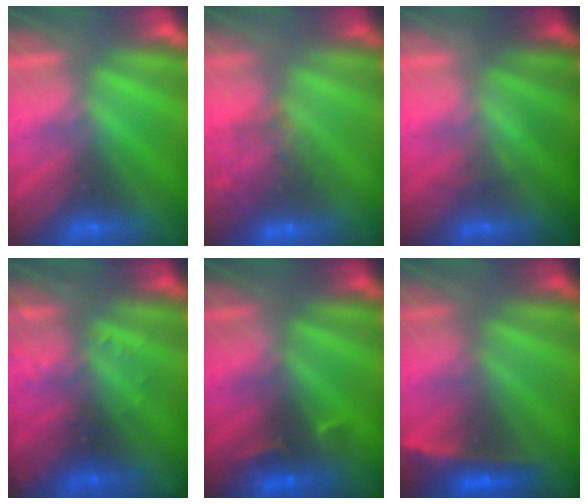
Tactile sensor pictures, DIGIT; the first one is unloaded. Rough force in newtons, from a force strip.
{"total": 9.9}
{"total": 2.0}
{"total": 2.9}
{"total": 3.3}
{"total": 2.3}